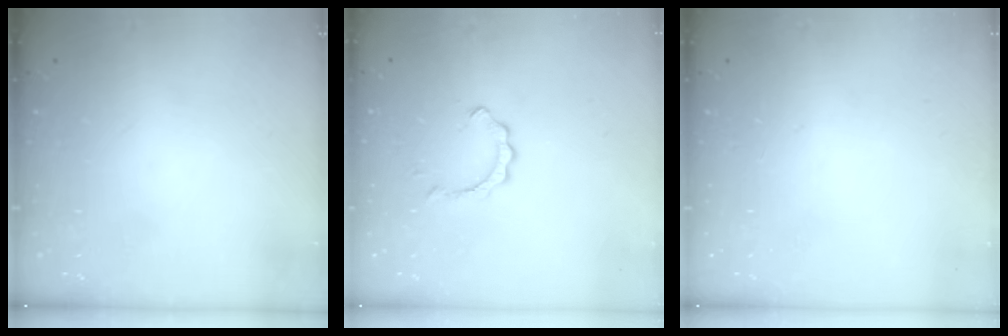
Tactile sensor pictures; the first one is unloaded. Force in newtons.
{"total": 2.7, "press": 2.7, "slide": 0.2}
{"total": 0.0}